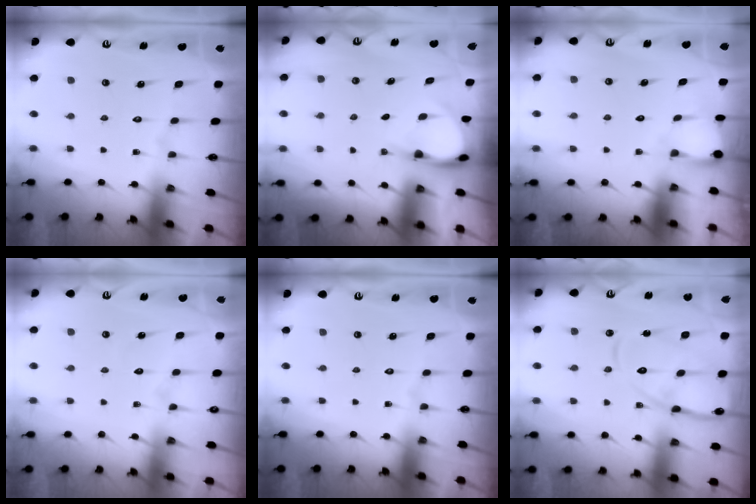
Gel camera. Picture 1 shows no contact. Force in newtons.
{"total": 3.8, "press": 3.8, "slide": 0.3}
{"total": 3.6, "press": 3.6, "slide": 0.2}
{"total": 3.0, "press": 3.0, "slide": 0.3}
{"total": 0.0}
{"total": 13.9, "press": 13.8, "slide": 1.3}